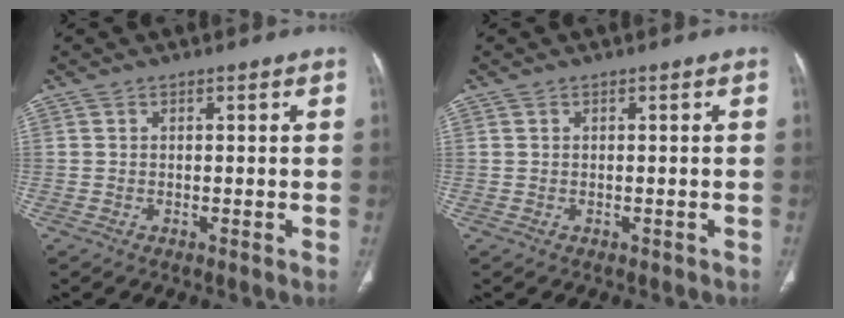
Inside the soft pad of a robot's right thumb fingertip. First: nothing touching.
{"total": 0.6, "force": [-0.1, 0.6, 0.1], "torque": [-0.001, 0.005, 0.003]}